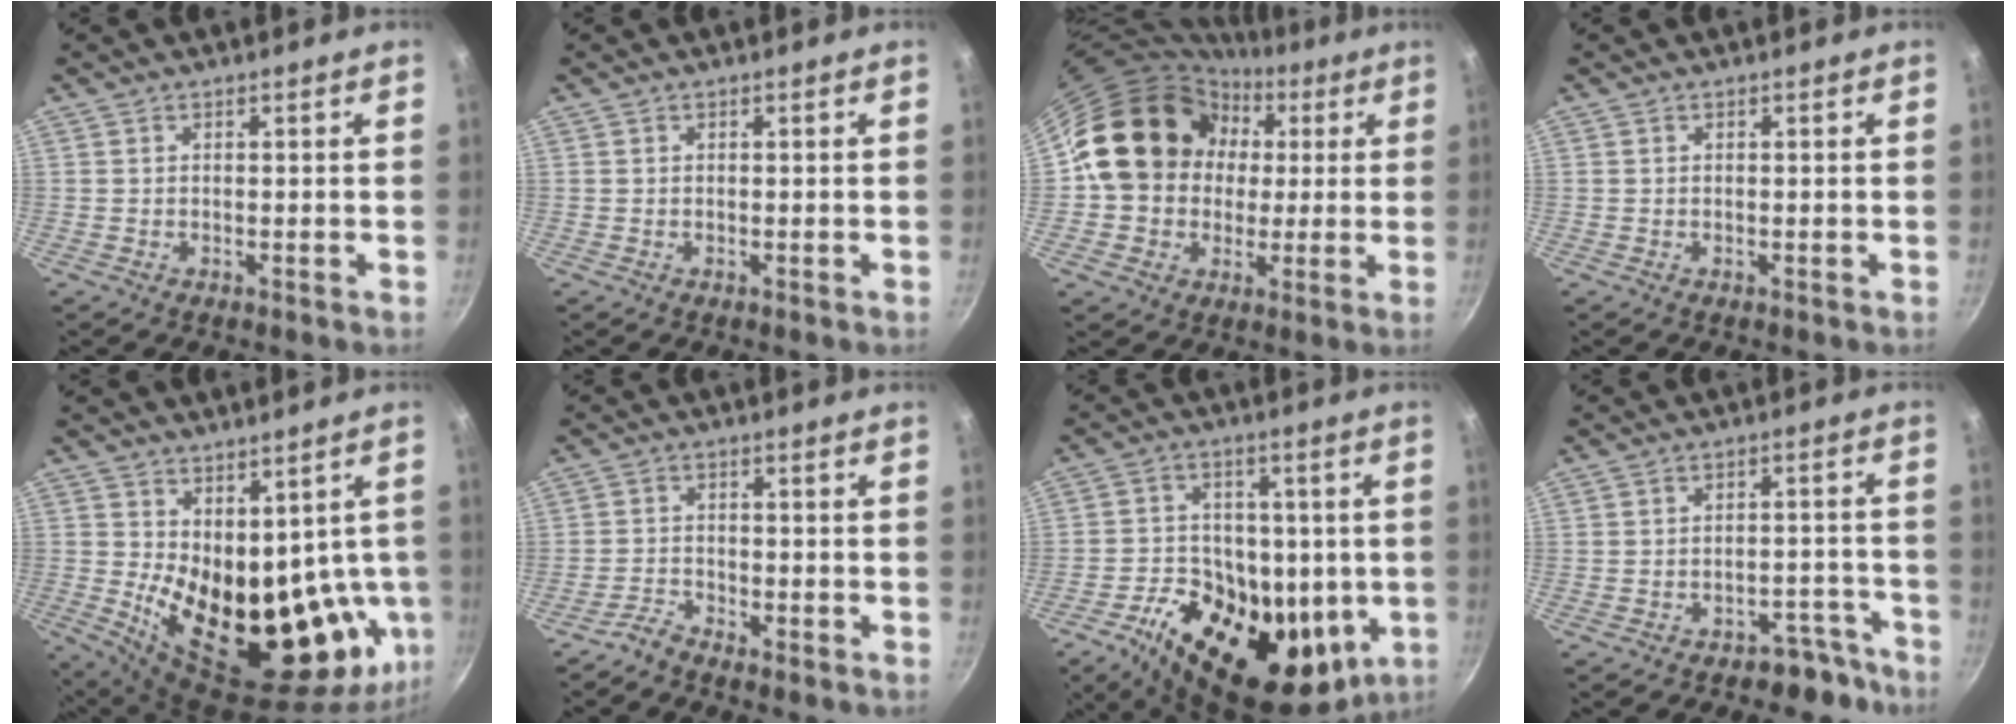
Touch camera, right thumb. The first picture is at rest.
{"total": 0.0}
{"total": 17.4, "force": [2.5, 15.0, 8.4], "torque": [-0.110, 0.035, 0.036]}
{"total": 0.0}
{"total": 22.1, "force": [0.9, 12.7, 18.1], "torque": [-0.214, -0.042, 0.051]}
{"total": 2.6, "force": [-2.4, 0.6, 0.8], "torque": [-0.021, 0.019, -0.053]}
{"total": 22.4, "force": [-5.4, 14.6, 16.2], "torque": [-0.239, 0.002, -0.076]}
{"total": 6.6, "force": [-5.2, 3.7, 1.5], "torque": [0.040, 0.075, -0.052]}